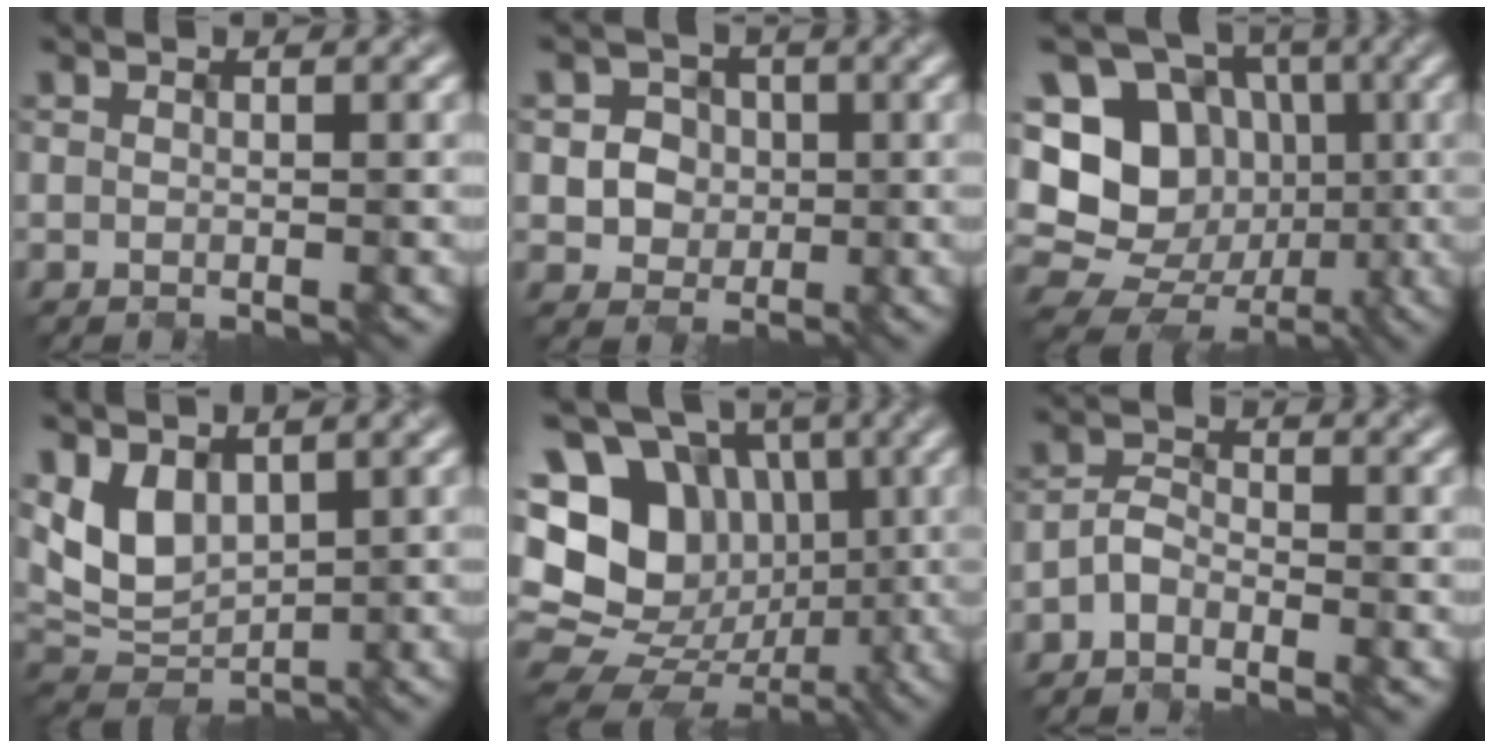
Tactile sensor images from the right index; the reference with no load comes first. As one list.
[{"total": 3.7, "force": [0.0, 3.6, 1.1], "torque": [-0.018, 0.005, -0.007]}, {"total": 16.0, "force": [0.1, 14.7, 6.4], "torque": [-0.160, 0.043, -0.016]}, {"total": 5.0, "force": [1.8, 3.3, 3.3], "torque": [-0.068, -0.007, 0.033]}, {"total": 19.1, "force": [2.9, 16.5, 9.2], "torque": [-0.188, 0.046, 0.013]}, {"total": 2.2, "force": [-1.6, 1.1, 1.0], "torque": [-0.014, 0.010, -0.038]}]